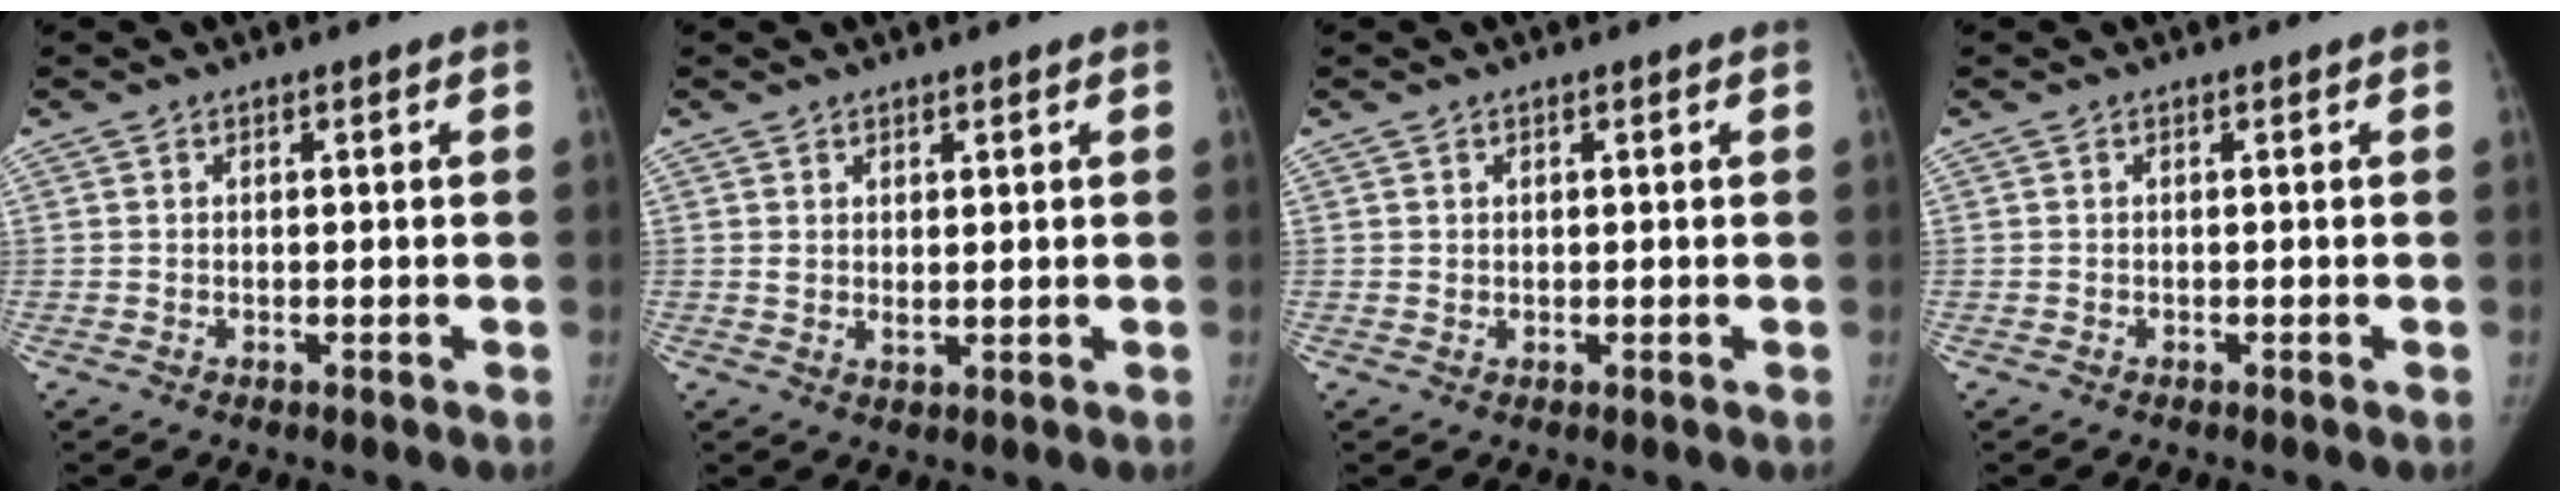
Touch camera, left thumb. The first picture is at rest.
{"total": 2.0, "force": [0.9, 0.8, 1.6], "torque": [-0.027, -0.011, 0.019]}
{"total": 0.6, "force": [0.4, 0.4, 0.2], "torque": [0.005, -0.002, 0.006]}
{"total": 0.0}